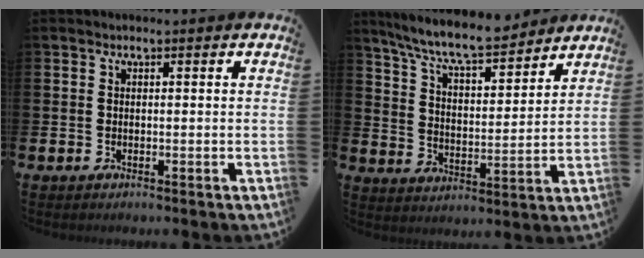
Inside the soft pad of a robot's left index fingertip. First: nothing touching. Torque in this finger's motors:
{"motor_torque": [1.07, -1.07, 0.83, 0.21]}